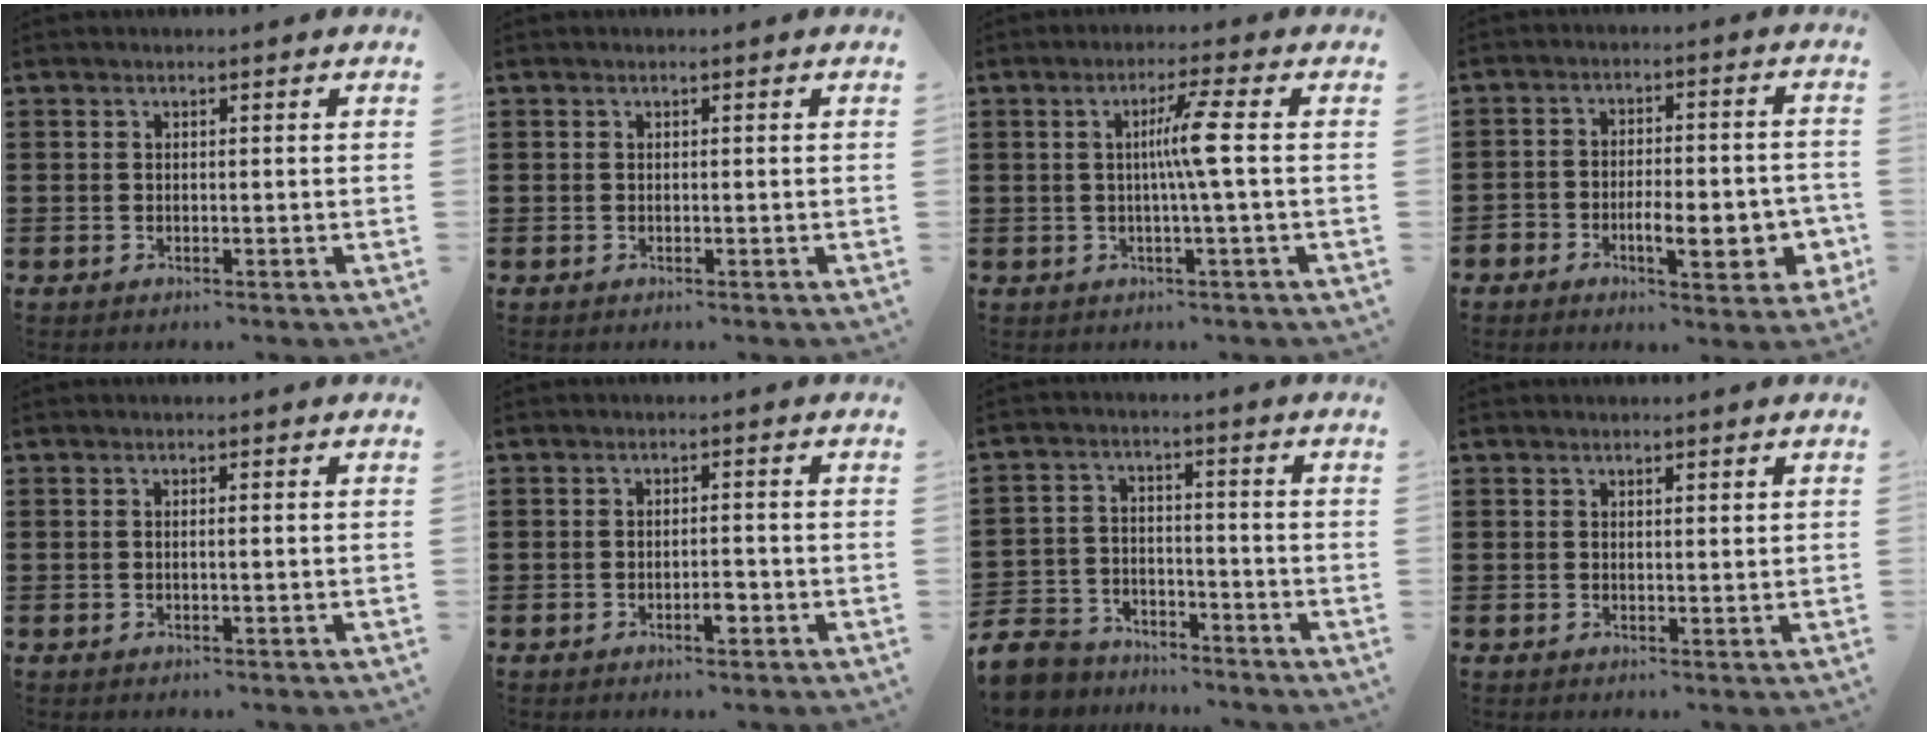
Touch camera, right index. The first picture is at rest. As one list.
[{"total": 0.0}, {"total": 5.2, "force": [0.2, -0.8, 5.1], "torque": [-0.098, -0.009, -0.004]}, {"total": 7.3, "force": [-3.0, 3.4, 5.8], "torque": [-0.078, 0.000, -0.052]}, {"total": 0.5, "force": [-0.1, 0.0, 0.5], "torque": [-0.009, -0.002, -0.003]}, {"total": 2.4, "force": [-1.2, 0.7, 1.9], "torque": [-0.033, 0.002, -0.021]}, {"total": 7.0, "force": [-6.7, 1.9, 0.5], "torque": [-0.038, 0.007, -0.141]}, {"total": 0.9, "force": [0.8, 0.3, 0.3], "torque": [-0.007, 0.002, 0.014]}]